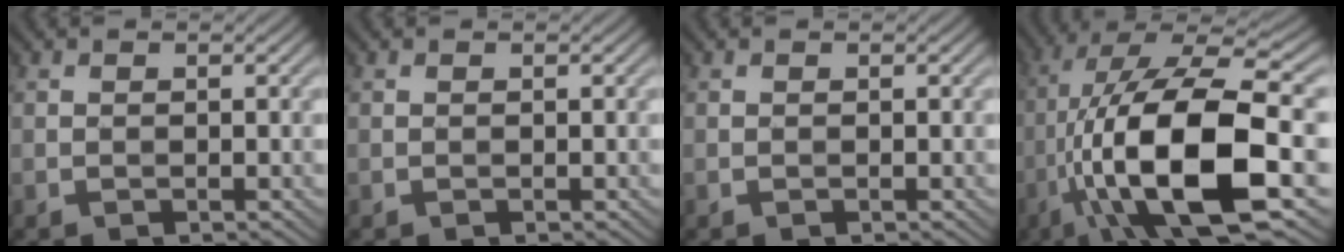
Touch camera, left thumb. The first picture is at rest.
{"total": 0.0}
{"total": 0.0}
{"total": 17.8, "force": [-4.5, 6.3, 16.1], "torque": [-0.320, 0.001, -0.069]}